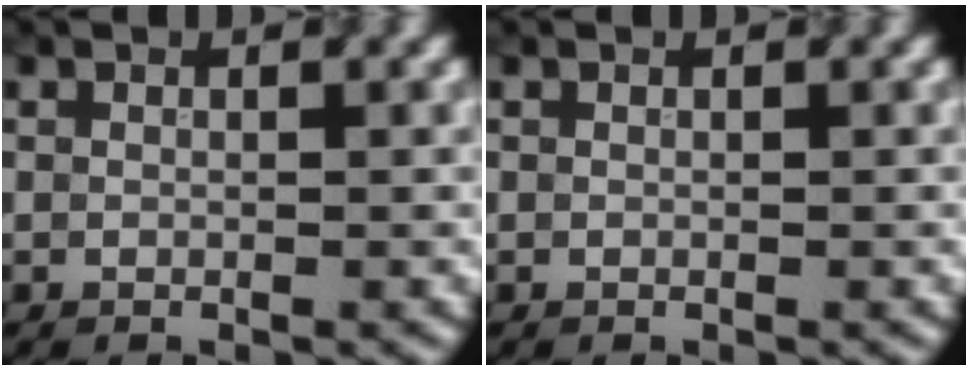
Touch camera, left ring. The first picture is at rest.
{"total": 0.0}